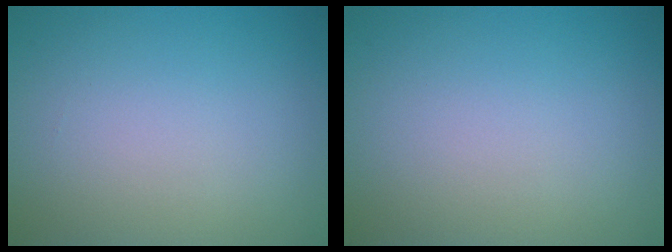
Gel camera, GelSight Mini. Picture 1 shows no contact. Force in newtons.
{"total": 0.0}